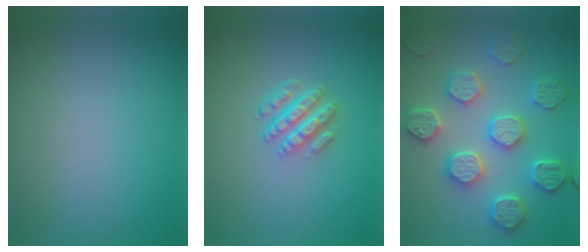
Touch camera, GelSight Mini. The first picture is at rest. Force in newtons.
{"total": 4.3, "press": 3.1, "slide": 3.0}
{"total": 5.5, "press": 5.4, "slide": 1.2}